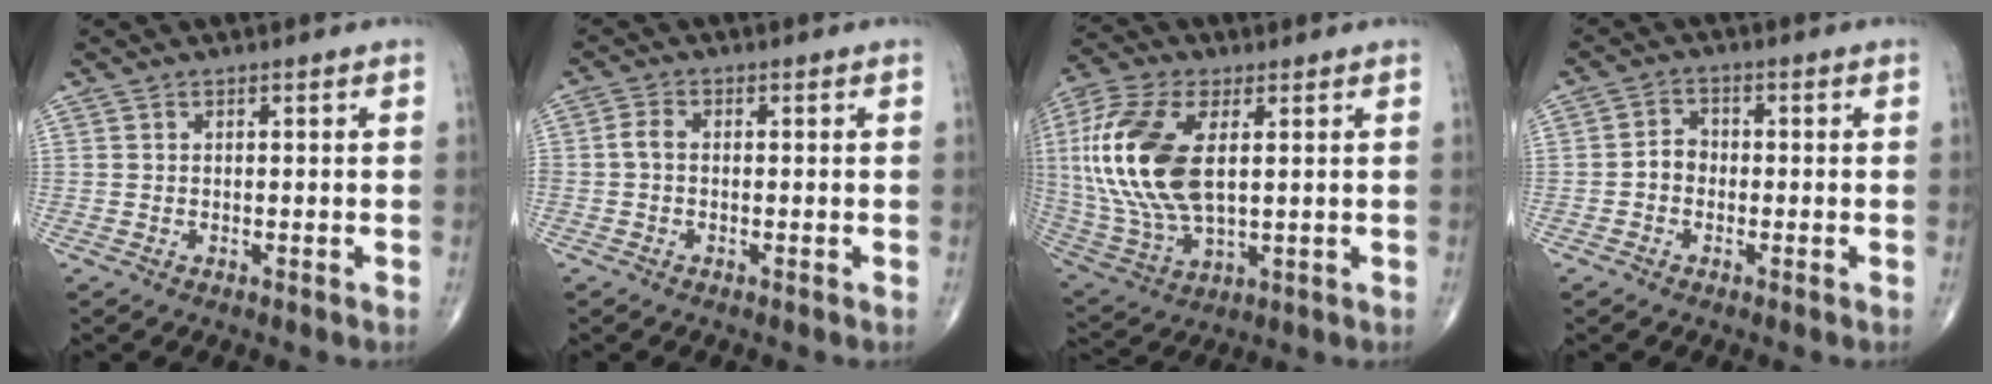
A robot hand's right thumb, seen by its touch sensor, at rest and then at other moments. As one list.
[{"total": 2.3, "force": [-0.4, 1.3, 1.8], "torque": [-0.038, 0.002, -0.014]}, {"total": 20.2, "force": [3.2, 10.4, 17.1], "torque": [-0.384, -0.008, 0.062]}, {"total": 3.2, "force": [-0.9, 2.6, 1.7], "torque": [-0.017, 0.014, -0.024]}]